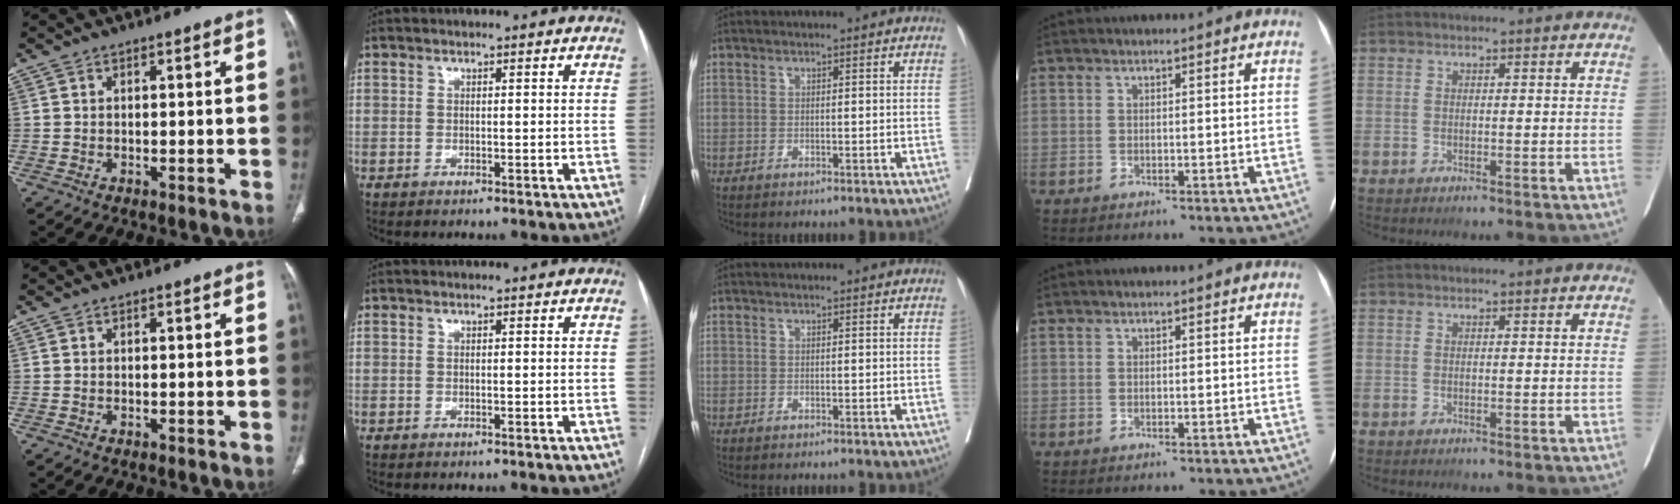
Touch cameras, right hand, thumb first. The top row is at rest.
{}